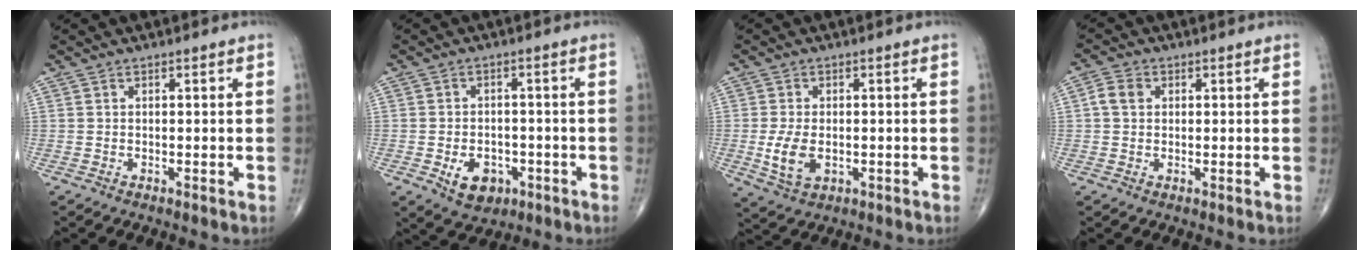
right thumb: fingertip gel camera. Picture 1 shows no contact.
{"total": 6.7, "force": [-2.5, 4.8, 3.9], "torque": [-0.038, 0.013, -0.031]}
{"total": 6.3, "force": [-0.9, 3.9, 4.9], "torque": [-0.093, -0.007, -0.011]}
{"total": 3.3, "force": [0.6, 2.7, 1.9], "torque": [-0.034, 0.009, 0.007]}